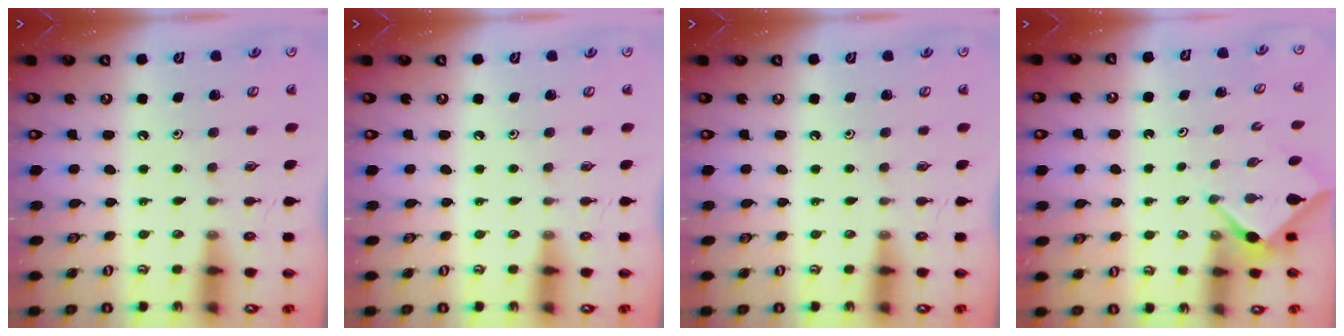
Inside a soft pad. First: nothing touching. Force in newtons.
{"total": 0.0}
{"total": 0.0}
{"total": 3.0, "press": 3.0, "slide": 0.4}